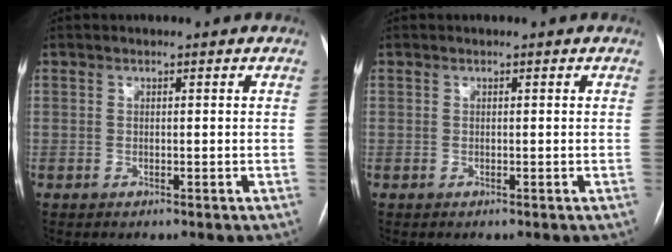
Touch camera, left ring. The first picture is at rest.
{"total": 0.0}